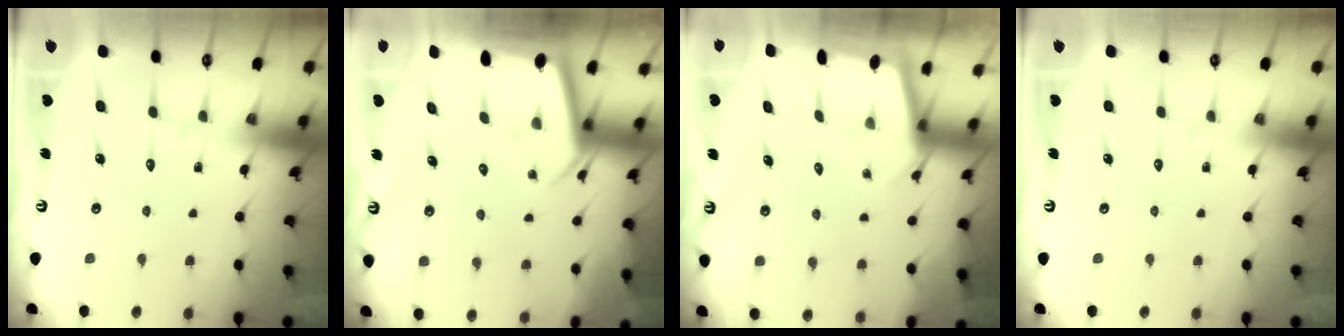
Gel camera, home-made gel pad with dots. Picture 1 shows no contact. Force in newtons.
{"total": 2.6, "press": 2.6, "slide": 0.4}
{"total": 1.6, "press": 1.6, "slide": 0.2}
{"total": 0.0}